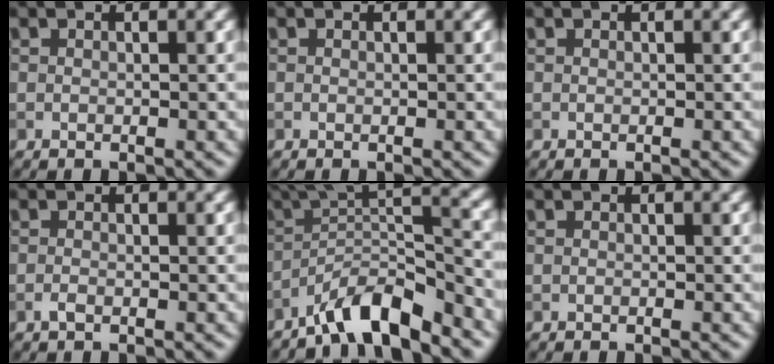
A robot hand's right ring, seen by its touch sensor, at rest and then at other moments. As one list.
[{"total": 0.0}, {"total": 0.0}, {"total": 0.7, "force": [-0.5, 0.2, 0.5], "torque": [-0.012, -0.003, -0.010]}, {"total": 7.1, "force": [-4.5, 1.2, 5.3], "torque": [-0.077, 0.015, -0.086]}, {"total": 0.0}]